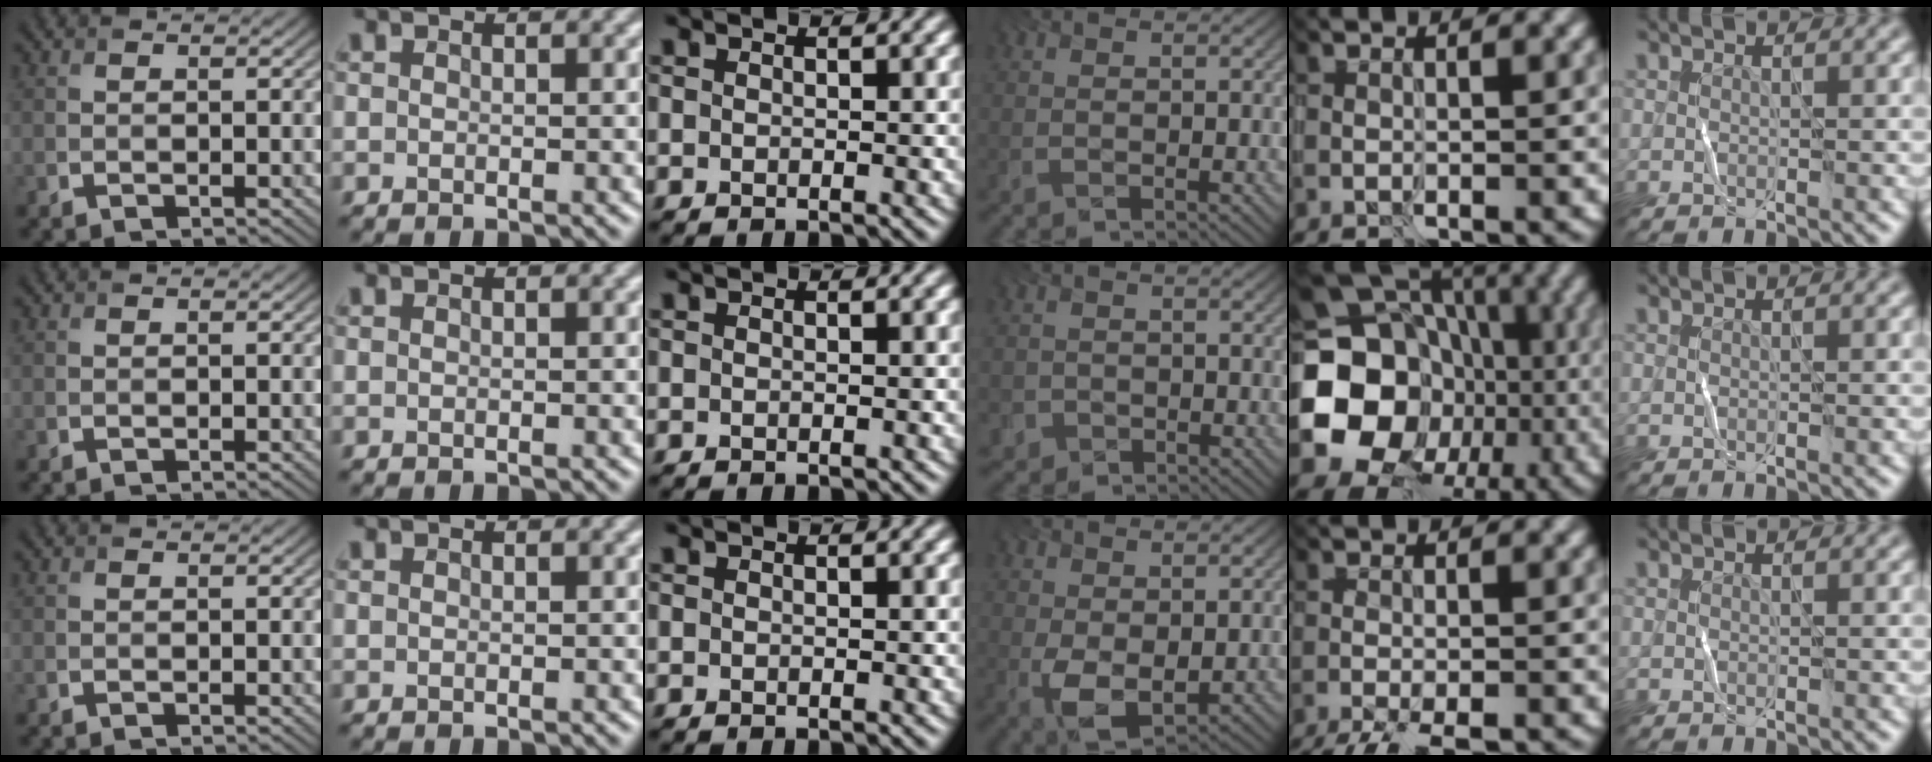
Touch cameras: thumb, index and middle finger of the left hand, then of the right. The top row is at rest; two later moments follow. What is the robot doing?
{"motion": "fold", "object": "bandana"}